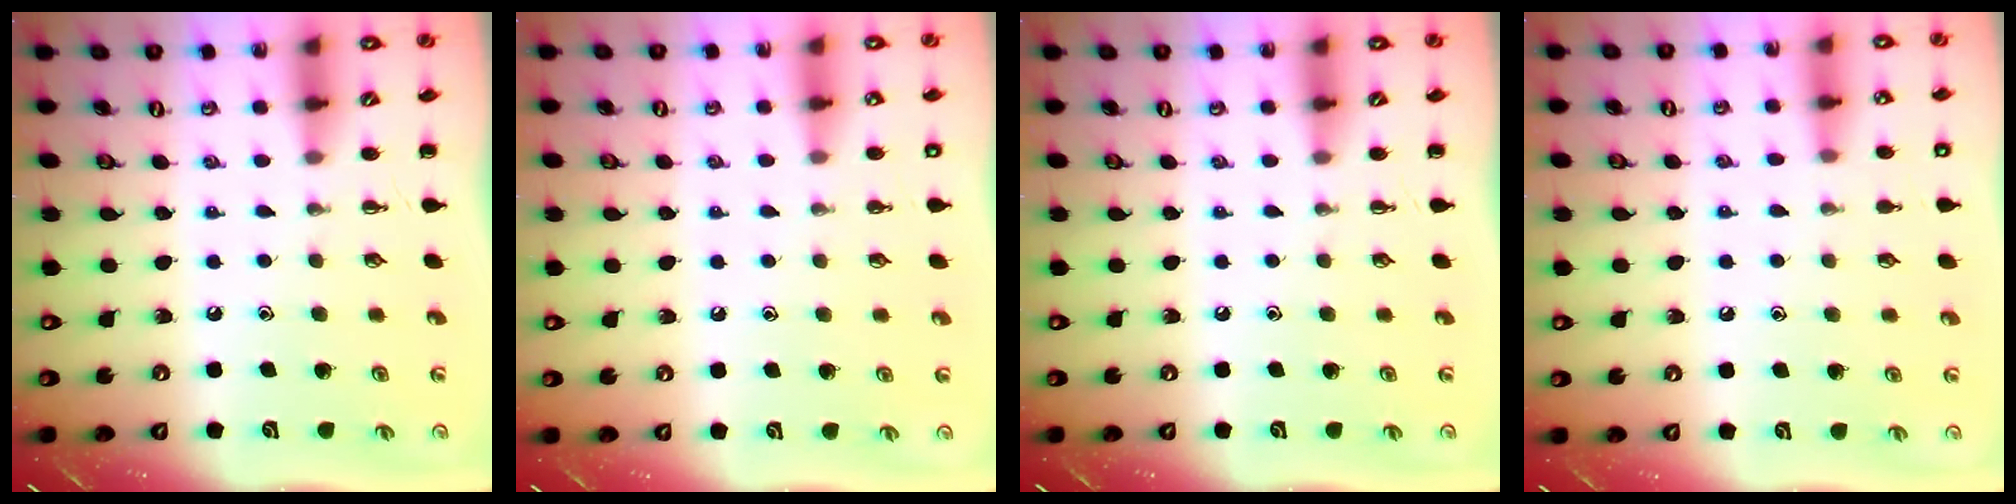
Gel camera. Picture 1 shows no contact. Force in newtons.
{"total": 1.4, "press": 1.4, "slide": 0.1}
{"total": 0.0}
{"total": 7.0, "press": 6.7, "slide": 2.0}